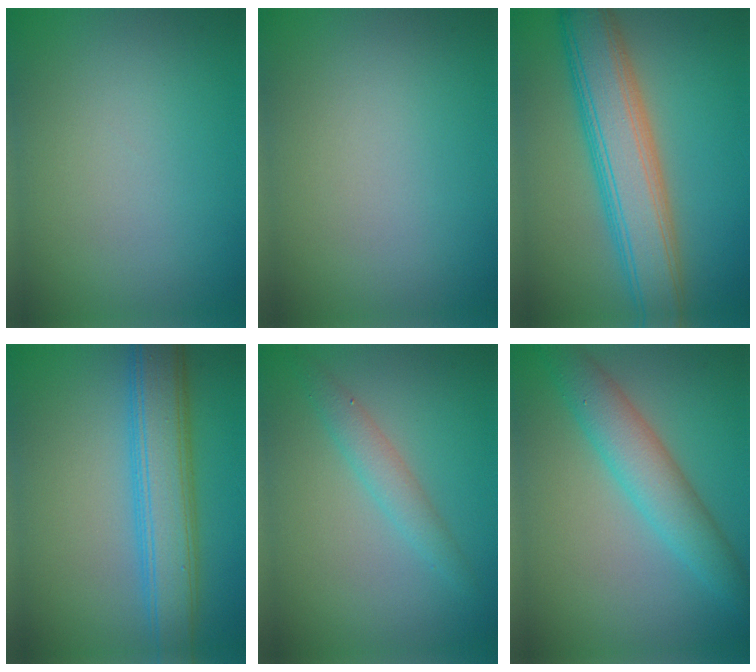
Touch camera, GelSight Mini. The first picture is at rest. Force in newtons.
{"total": 0.0}
{"total": 8.0, "press": 8.0, "slide": 0.2}
{"total": 7.5, "press": 7.5, "slide": 0.1}
{"total": 2.2, "press": 2.2, "slide": 0.0}
{"total": 4.8, "press": 4.8, "slide": 0.3}